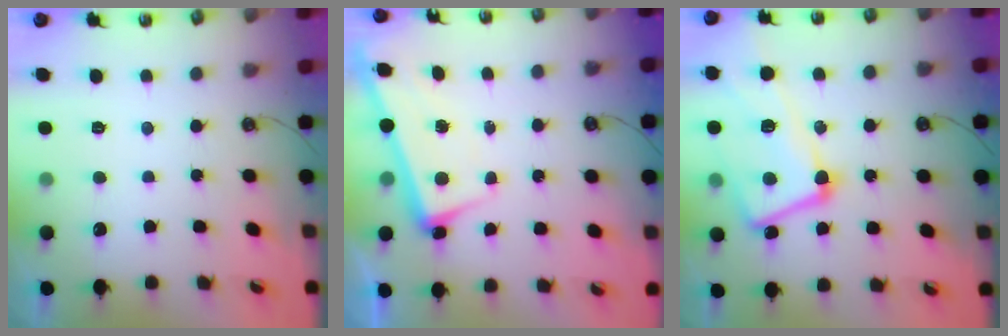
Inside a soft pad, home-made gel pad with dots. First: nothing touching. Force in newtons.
{"total": 2.3, "press": 2.1, "slide": 0.9}
{"total": 13.0, "press": 12.8, "slide": 1.9}